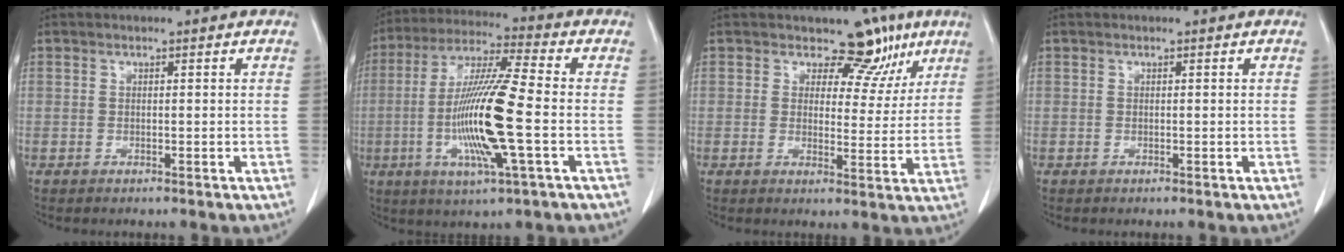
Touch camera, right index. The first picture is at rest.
{"total": 15.5, "force": [-2.8, 0.5, 15.2], "torque": [-0.302, -0.009, -0.058]}
{"total": 7.1, "force": [5.1, 4.4, 2.3], "torque": [-0.008, -0.005, 0.060]}
{"total": 0.0}